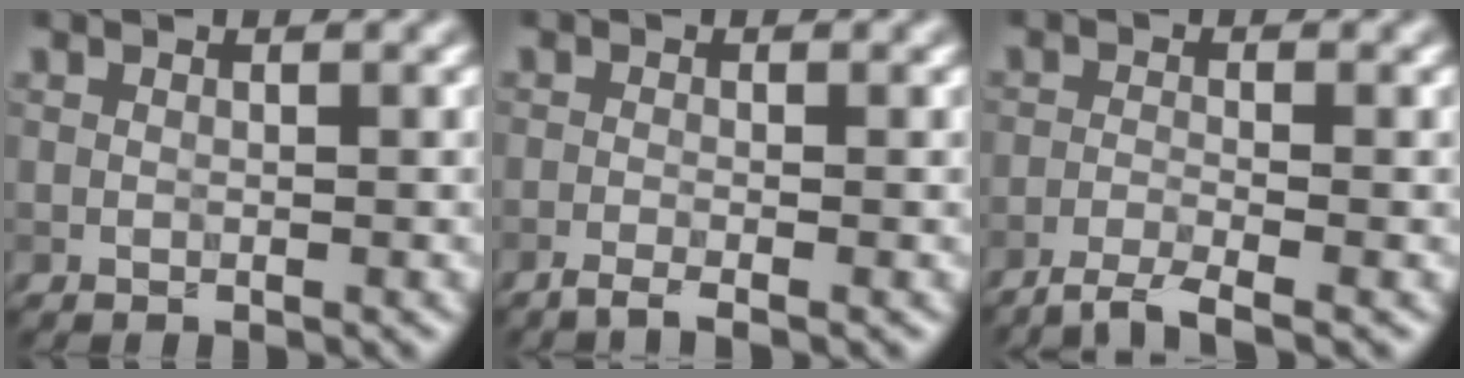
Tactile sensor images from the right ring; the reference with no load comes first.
{"total": 2.0, "force": [-1.4, 0.3, 1.4], "torque": [-0.026, -0.005, -0.036]}
{"total": 3.2, "force": [-2.4, 0.4, 2.0], "torque": [-0.038, -0.001, -0.059]}